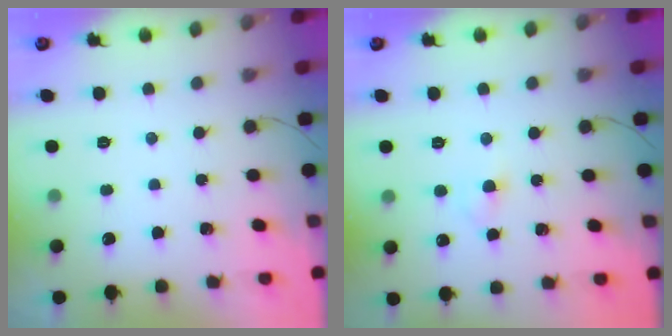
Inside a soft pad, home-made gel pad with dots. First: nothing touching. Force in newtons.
{"total": 2.9, "press": 2.7, "slide": 0.9}